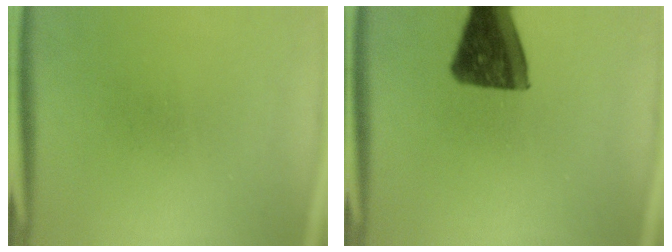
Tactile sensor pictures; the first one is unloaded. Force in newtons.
{"total": 12.0}